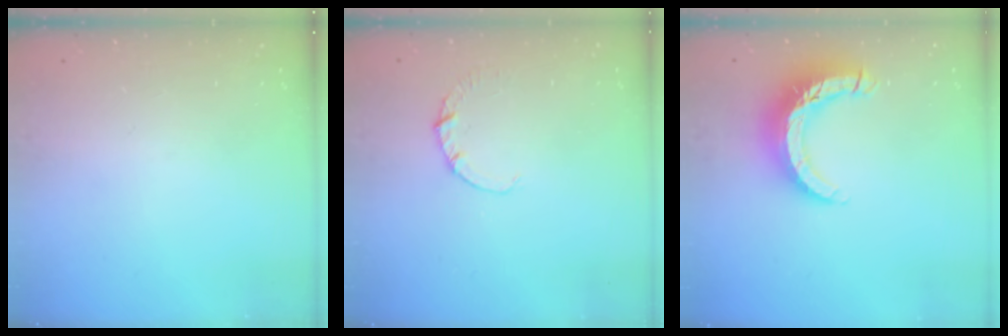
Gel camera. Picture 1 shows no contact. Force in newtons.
{"total": 1.9, "press": 1.9, "slide": 0.3}
{"total": 13.1, "press": 13.0, "slide": 1.3}